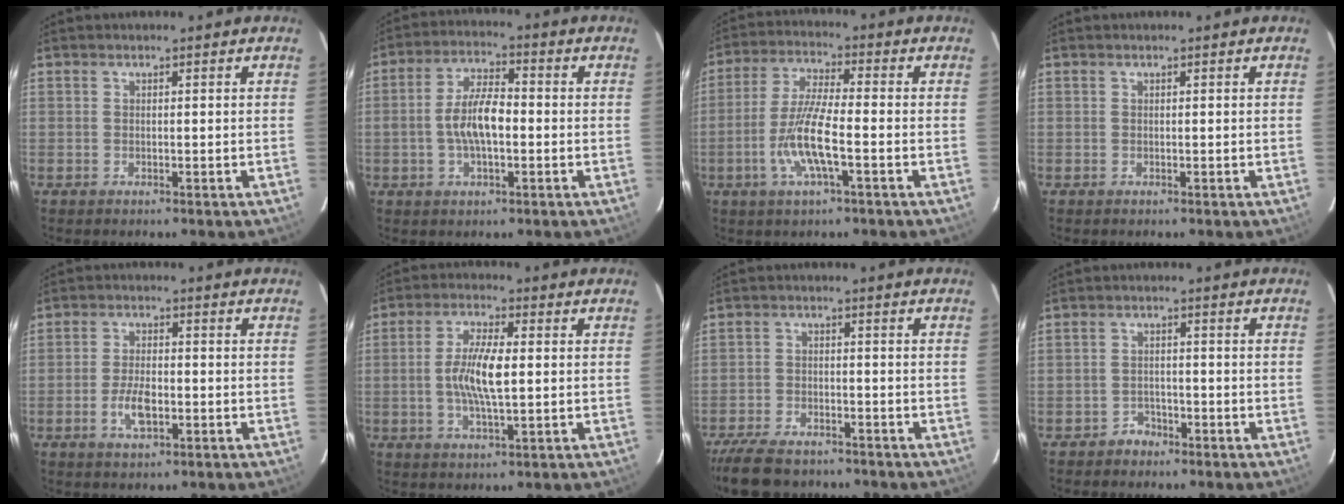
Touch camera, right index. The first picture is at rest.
{"total": 8.2, "force": [-1.2, 3.3, 7.4], "torque": [-0.143, 0.011, -0.021]}
{"total": 9.9, "force": [-3.3, 1.5, 9.3], "torque": [-0.191, -0.005, -0.063]}
{"total": 0.0}
{"total": 5.5, "force": [-2.0, 2.5, 4.4], "torque": [-0.092, -0.003, -0.033]}
{"total": 8.4, "force": [-0.1, 2.3, 8.1], "torque": [-0.159, 0.002, -0.004]}
{"total": 11.2, "force": [-9.2, 4.4, 4.7], "torque": [-0.121, -0.016, -0.154]}
{"total": 2.9, "force": [-2.2, 1.9, 0.0], "torque": [-0.003, 0.011, -0.034]}